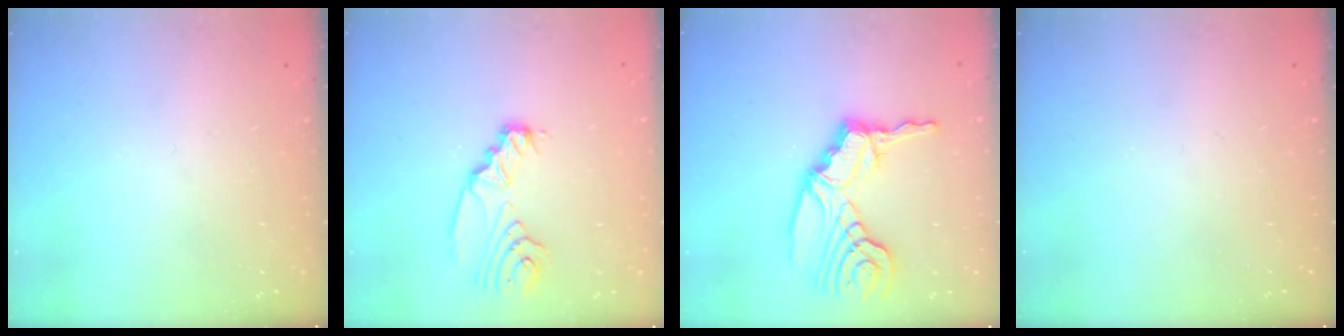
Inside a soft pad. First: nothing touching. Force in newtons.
{"total": 8.9, "press": 8.8, "slide": 1.1}
{"total": 11.3, "press": 11.3, "slide": 1.0}
{"total": 0.0}